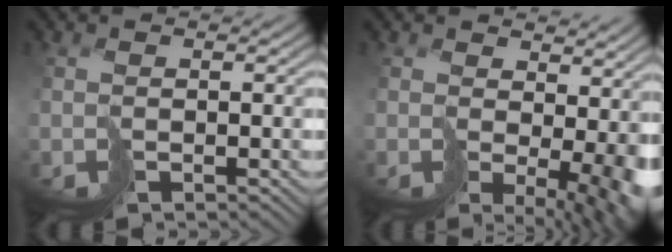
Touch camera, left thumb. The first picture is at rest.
{"total": 9.6, "force": [0.6, 5.0, 8.2], "torque": [-0.122, -0.027, 0.035]}